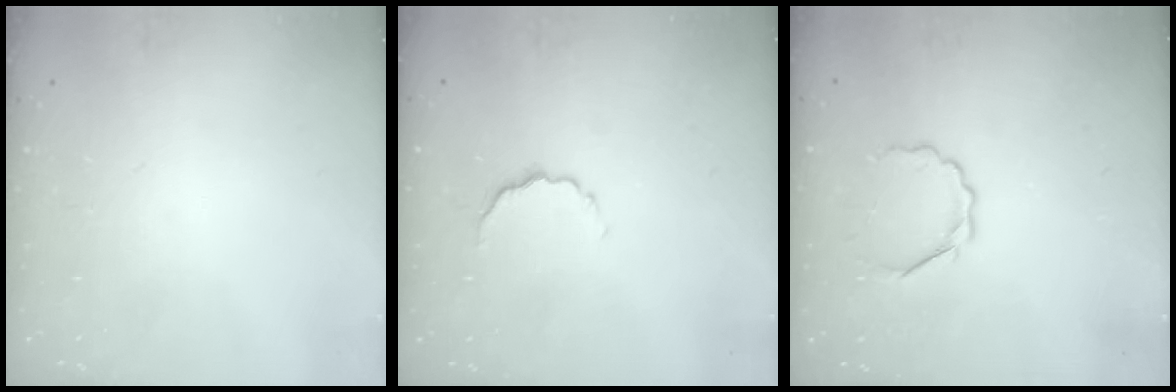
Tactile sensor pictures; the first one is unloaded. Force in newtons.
{"total": 4.0, "press": 3.9, "slide": 0.9}
{"total": 4.5, "press": 4.3, "slide": 1.4}